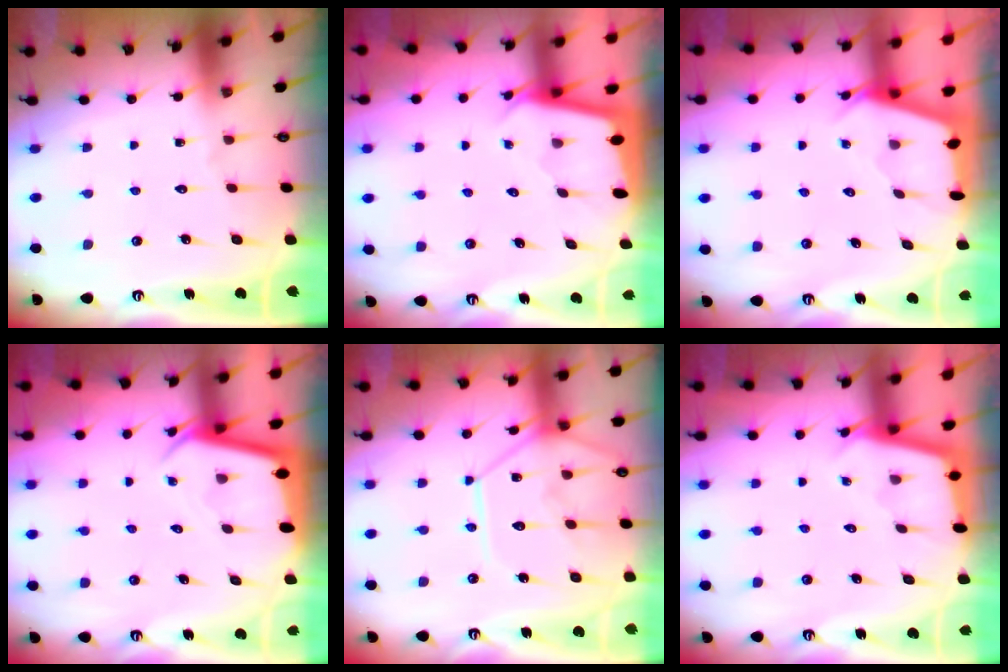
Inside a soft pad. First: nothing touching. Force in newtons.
{"total": 1.8, "press": 1.8, "slide": 0.1}
{"total": 2.4, "press": 2.4, "slide": 0.3}
{"total": 2.7, "press": 2.7, "slide": 0.2}
{"total": 13.2, "press": 13.1, "slide": 1.4}
{"total": 2.2, "press": 2.2, "slide": 0.2}